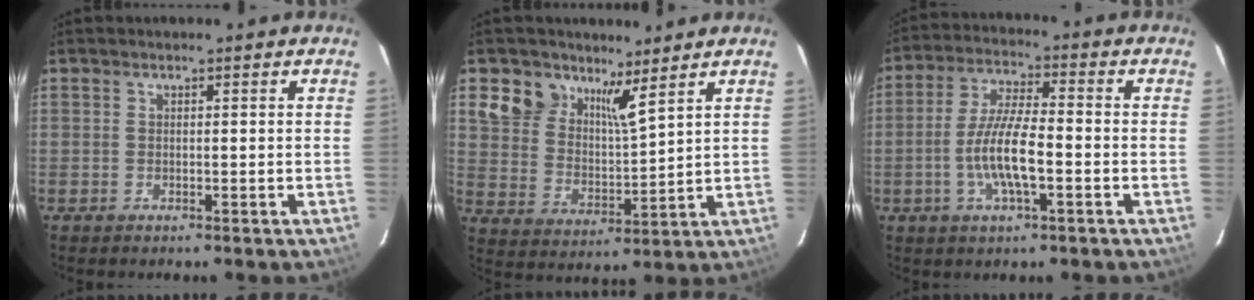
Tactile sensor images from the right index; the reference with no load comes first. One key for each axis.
{"total": 8.5, "fx": 5.8, "fy": 5.2, "fz": 3.5, "tx": -0.069, "ty": 0.010, "tz": 0.112}
{"total": 9.9, "fx": -2.9, "fy": 2.2, "fz": 9.2, "tx": -0.184, "ty": 0.000, "tz": -0.056}